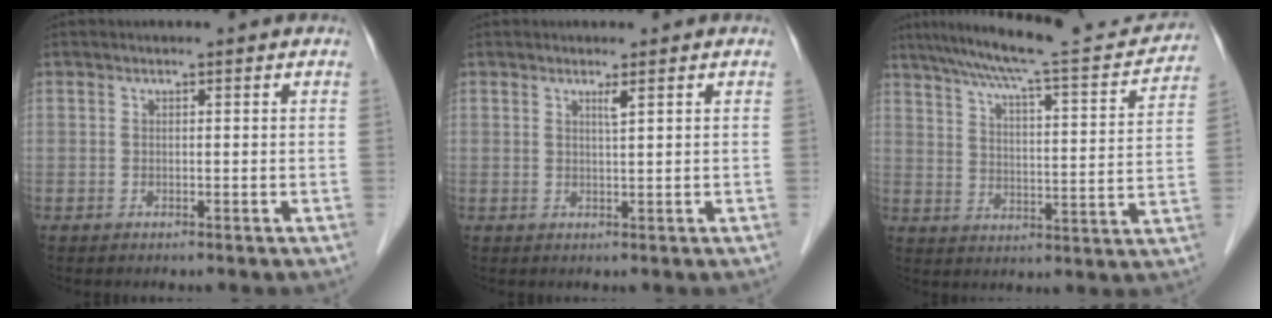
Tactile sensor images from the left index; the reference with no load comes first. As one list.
[{"total": 1.1, "force": [0.6, -0.3, 0.9], "torque": [-0.019, -0.010, 0.012]}, {"total": 20.5, "force": [18.4, 1.6, 8.9], "torque": [-0.144, -0.007, 0.252]}]